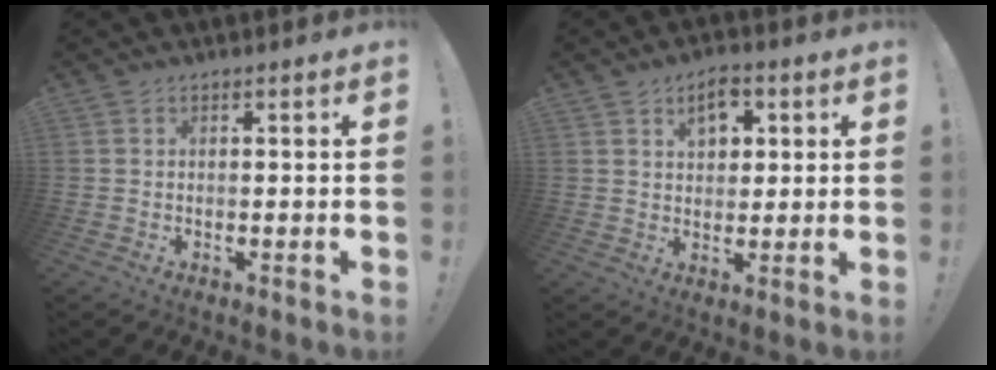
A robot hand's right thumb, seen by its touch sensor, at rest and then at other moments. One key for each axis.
{"total": 7.0, "fx": 3.2, "fy": 4.8, "fz": 4.1, "tx": -0.058, "ty": -0.003, "tz": 0.055}